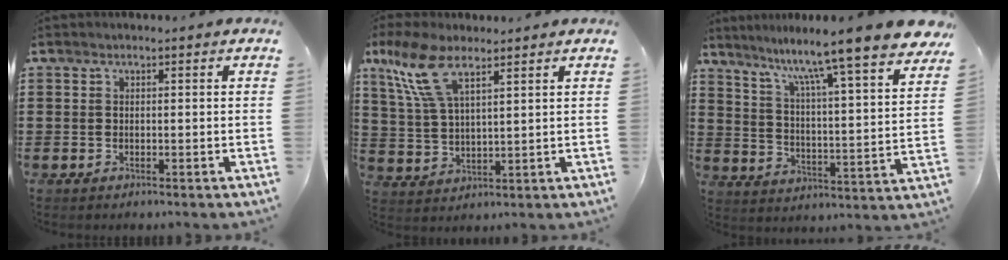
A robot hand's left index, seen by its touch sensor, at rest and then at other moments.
{"total": 9.4, "force": [6.2, 2.9, 6.4], "torque": [-0.147, -0.002, 0.113]}
{"total": 9.8, "force": [8.4, -1.5, 4.8], "torque": [-0.107, -0.079, 0.128]}